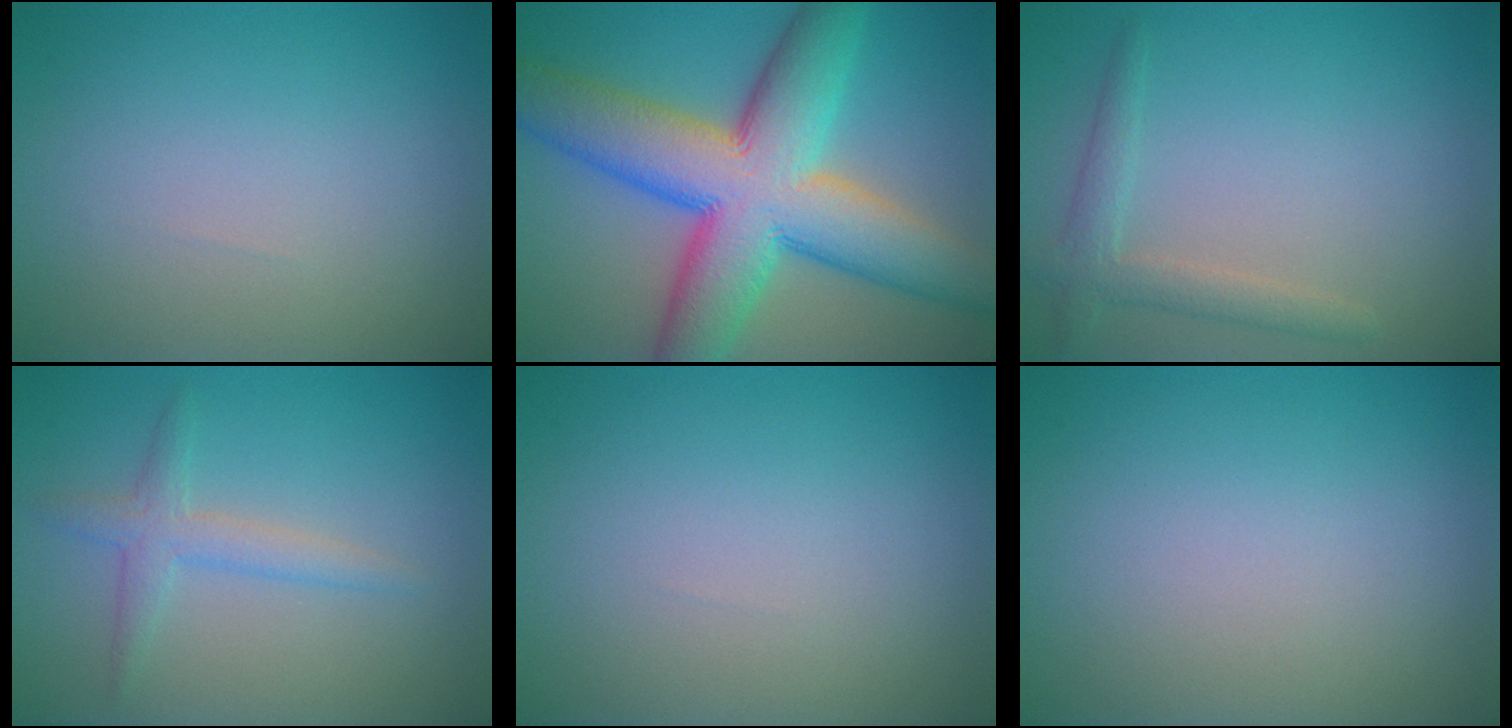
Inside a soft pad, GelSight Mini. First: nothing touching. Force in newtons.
{"total": 13.6, "press": 13.6, "slide": 0.1}
{"total": 2.4, "press": 2.4, "slide": 0.2}
{"total": 2.3, "press": 2.3, "slide": 0.1}
{"total": 0.0}
{"total": 0.0}